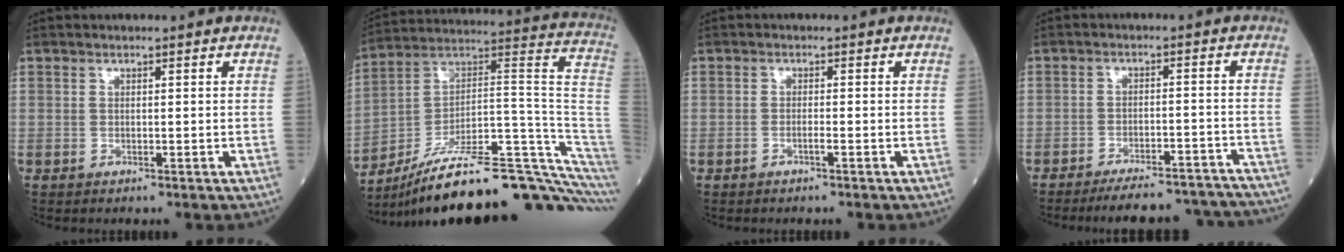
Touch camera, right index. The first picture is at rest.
{"total": 27.9, "force": [-20.8, 1.6, 18.5], "torque": [-0.162, 0.051, -0.315]}
{"total": 0.9, "force": [-0.6, -0.1, 0.6], "torque": [-0.014, 0.001, -0.012]}
{"total": 16.6, "force": [-15.8, 2.3, 4.4], "torque": [-0.044, 0.012, -0.197]}